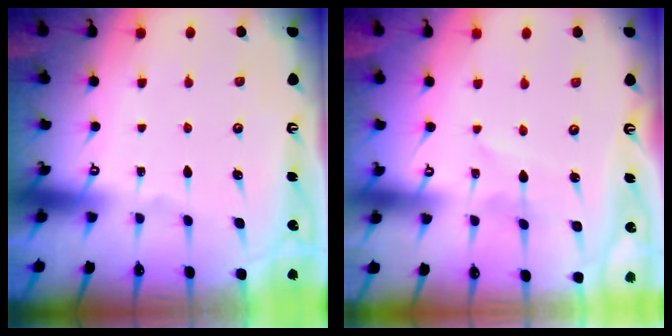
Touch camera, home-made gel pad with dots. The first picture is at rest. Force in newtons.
{"total": 3.9, "press": 3.9, "slide": 0.3}